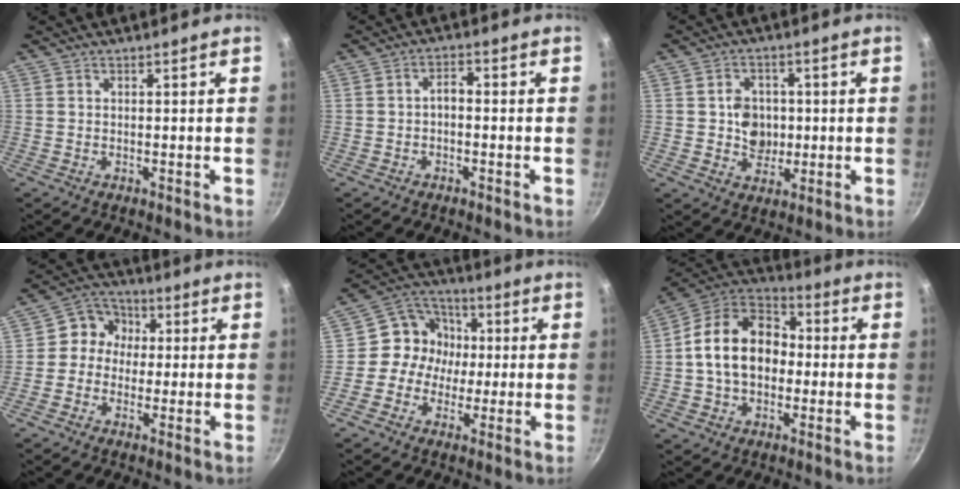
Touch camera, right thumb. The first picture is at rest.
{"total": 2.4, "force": [-0.8, 1.3, 1.9], "torque": [-0.027, 0.018, -0.017]}
{"total": 6.9, "force": [0.2, 5.9, 3.5], "torque": [-0.026, 0.000, 0.003]}
{"total": 7.3, "force": [0.4, 6.7, 2.7], "torque": [-0.012, 0.021, -0.016]}
{"total": 10.0, "force": [-0.1, 9.2, 4.0], "torque": [-0.025, 0.029, -0.023]}
{"total": 16.4, "force": [0.0, 12.1, 11.2], "torque": [-0.158, 0.038, -0.020]}